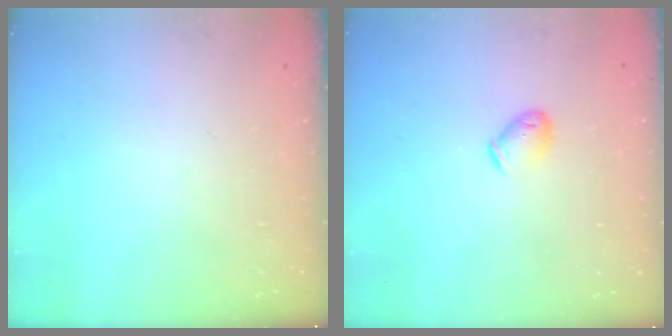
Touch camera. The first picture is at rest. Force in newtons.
{"total": 5.2, "press": 5.2, "slide": 0.7}